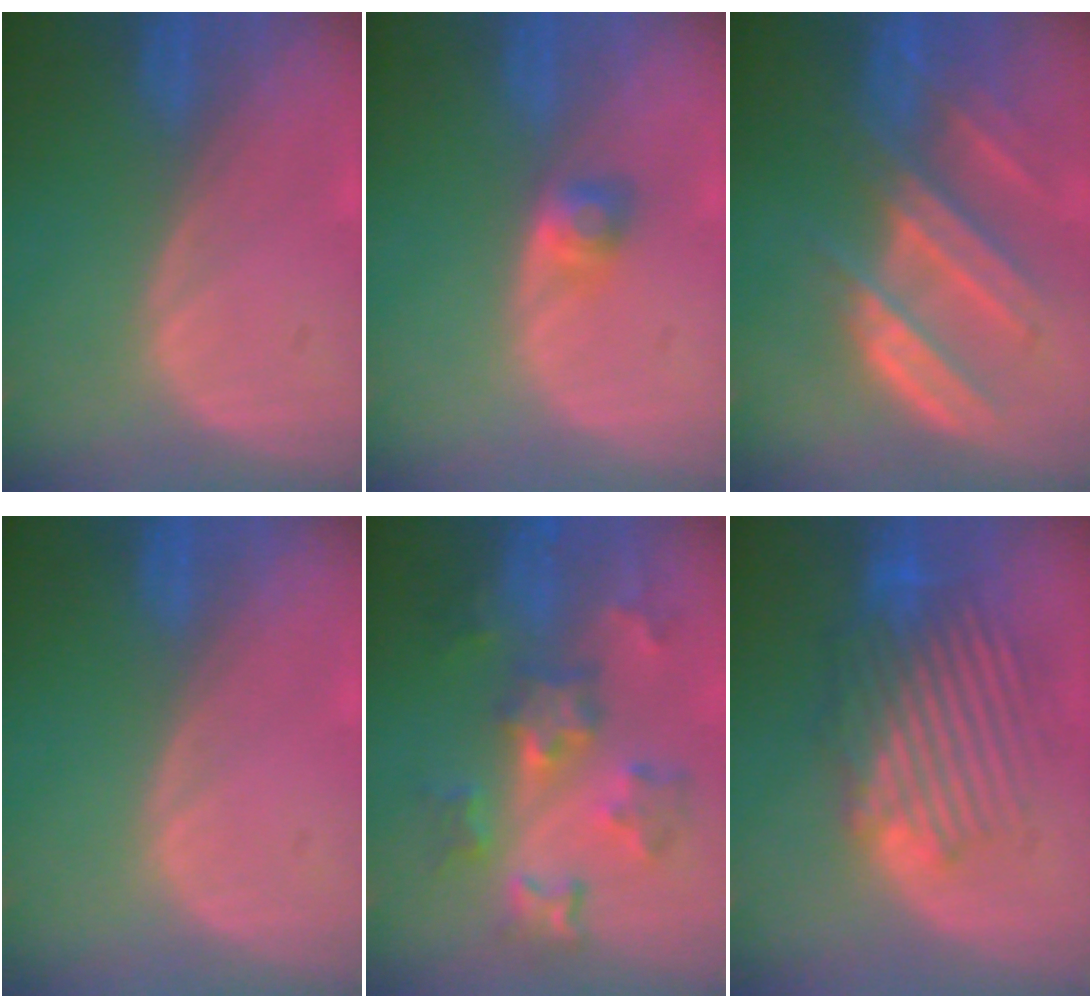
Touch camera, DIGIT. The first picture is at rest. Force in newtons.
{"total": 2.6, "press": 2.4, "slide": 1.0}
{"total": 9.3, "press": 8.3, "slide": 4.4}
{"total": 0.0}
{"total": 8.3, "press": 7.8, "slide": 2.9}
{"total": 9.8, "press": 9.1, "slide": 3.5}